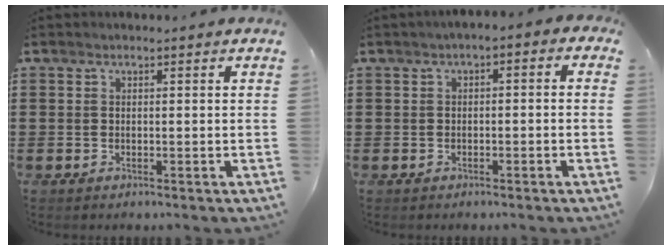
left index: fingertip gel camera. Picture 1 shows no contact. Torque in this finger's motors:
{"motor_torque": [2.00, 0.14, 0.54, 0.07]}